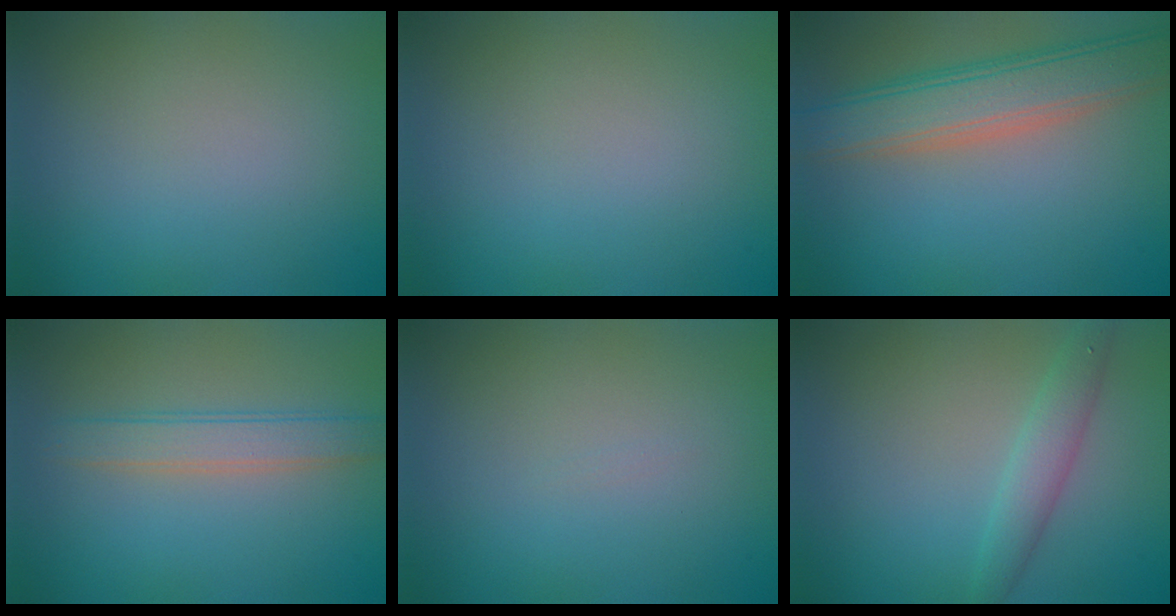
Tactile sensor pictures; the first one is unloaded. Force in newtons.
{"total": 0.0}
{"total": 6.3, "press": 6.3, "slide": 0.4}
{"total": 2.9, "press": 2.9, "slide": 0.1}
{"total": 0.0}
{"total": 2.5, "press": 2.5, "slide": 0.2}